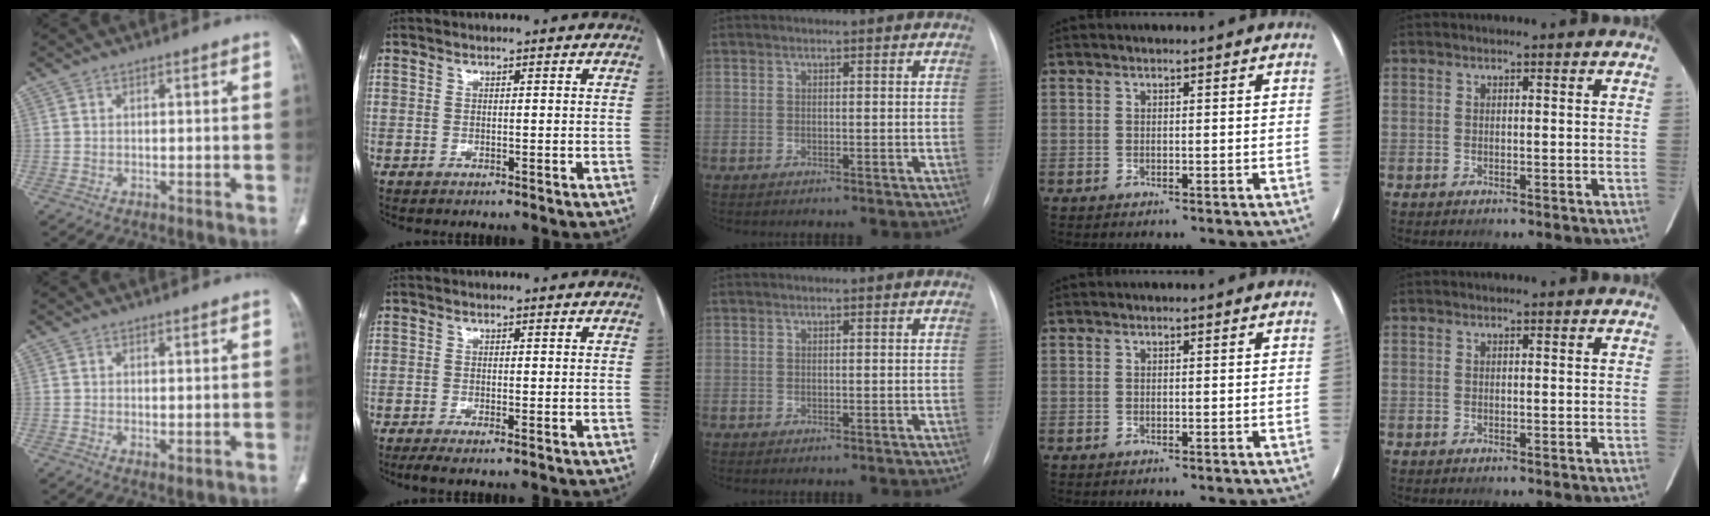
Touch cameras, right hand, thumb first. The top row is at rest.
{"thumb": {"total": 1.8, "force": [-0.2, 0.8, 1.6], "torque": [-0.031, -0.008, 0.003]}, "index": {"total": 2.6, "force": [-1.7, 0.3, 1.9], "torque": [-0.029, -0.006, -0.030]}}